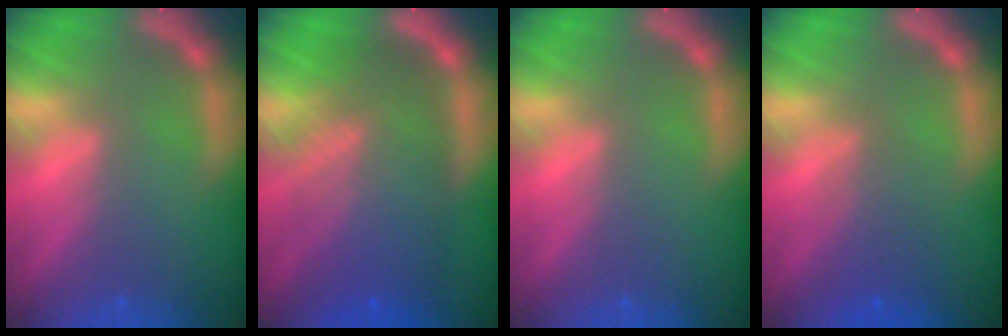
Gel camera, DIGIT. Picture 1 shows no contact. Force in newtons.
{"total": 10.0}
{"total": 0.0}
{"total": 3.0}